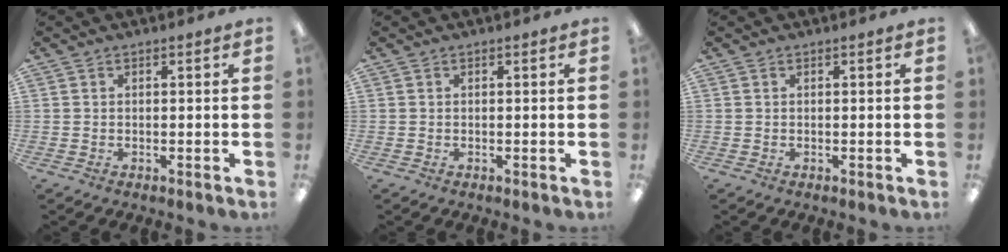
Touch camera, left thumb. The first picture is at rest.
{"total": 0.0}
{"total": 0.0}